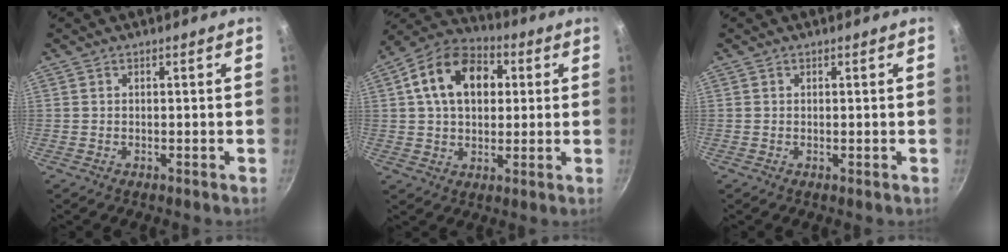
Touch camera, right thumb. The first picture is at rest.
{"total": 15.2, "force": [3.5, 10.6, 10.4], "torque": [-0.144, 0.020, 0.041]}
{"total": 0.0}